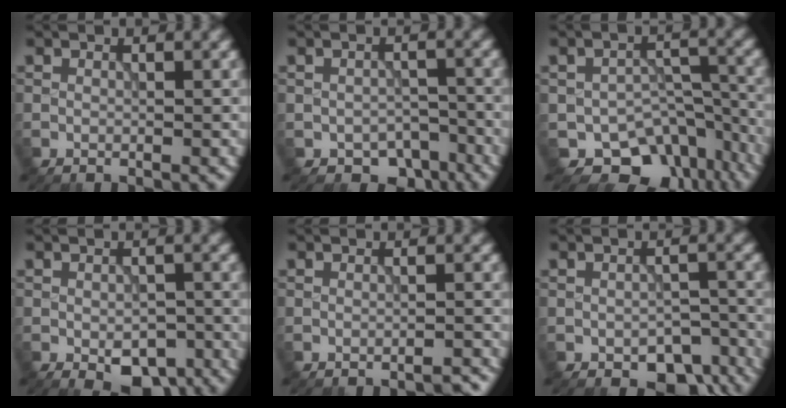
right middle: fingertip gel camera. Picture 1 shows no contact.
{"total": 3.8, "force": [-2.5, 2.4, 1.6], "torque": [-0.014, -0.012, -0.033]}
{"total": 9.2, "force": [-6.1, 5.9, 3.5], "torque": [-0.034, -0.016, -0.075]}
{"total": 5.0, "force": [-2.3, 2.8, 3.4], "torque": [-0.045, -0.012, -0.028]}
{"total": 1.2, "force": [-1.2, 0.1, 0.2], "torque": [0.001, 0.004, -0.017]}
{"total": 4.7, "force": [-3.0, 2.6, 2.6], "torque": [-0.026, -0.013, -0.035]}